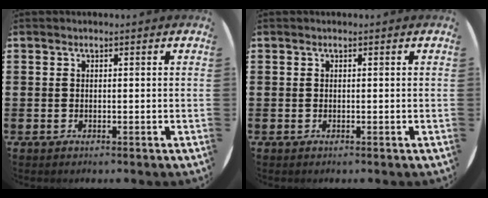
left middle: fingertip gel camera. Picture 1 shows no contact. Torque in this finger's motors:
{"motor_torque": [-0.04, 0.01, 0.00, -0.01]}